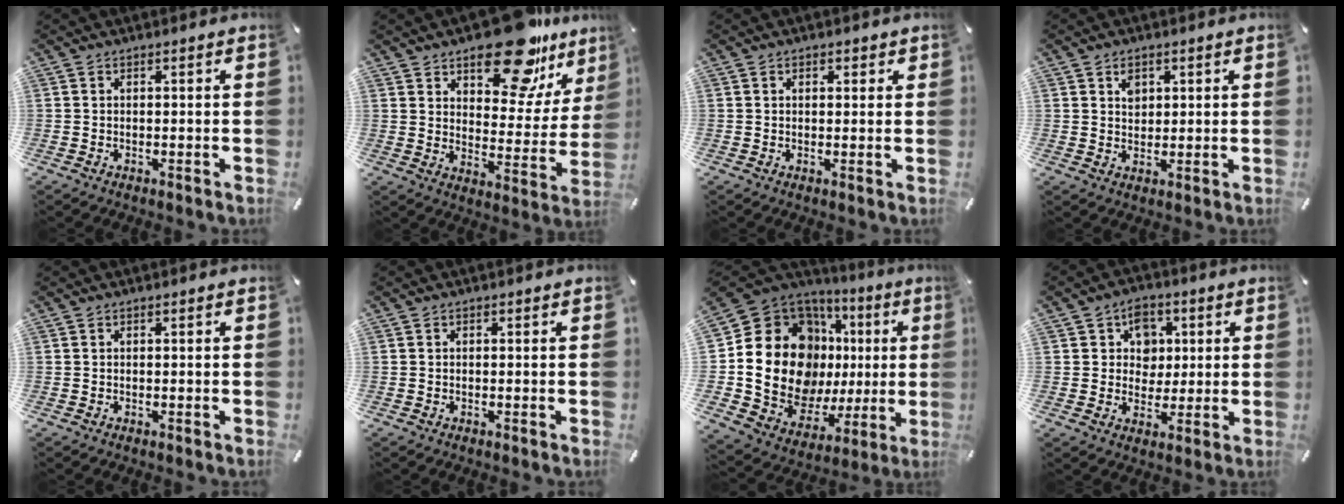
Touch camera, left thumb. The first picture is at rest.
{"total": 19.8, "force": [14.4, 9.0, 10.1], "torque": [-0.137, -0.103, 0.242]}
{"total": 1.3, "force": [0.5, 1.1, 0.6], "torque": [-0.005, 0.001, 0.005]}
{"total": 3.4, "force": [1.4, 2.8, 1.2], "torque": [-0.011, -0.002, 0.022]}
{"total": 0.0}
{"total": 0.0}
{"total": 22.5, "force": [4.1, 16.5, 14.8], "torque": [-0.270, -0.056, 0.092]}
{"total": 7.9, "force": [2.2, 7.2, 2.4], "torque": [-0.032, -0.002, 0.039]}